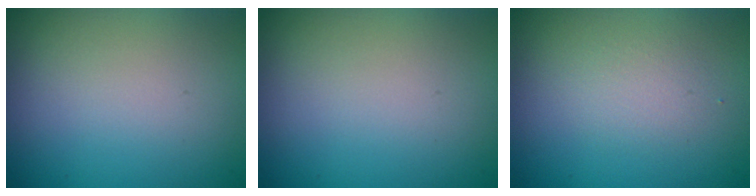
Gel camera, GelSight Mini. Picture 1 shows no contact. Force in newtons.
{"total": 0.0}
{"total": 1.4, "press": 1.4, "slide": 0.1}